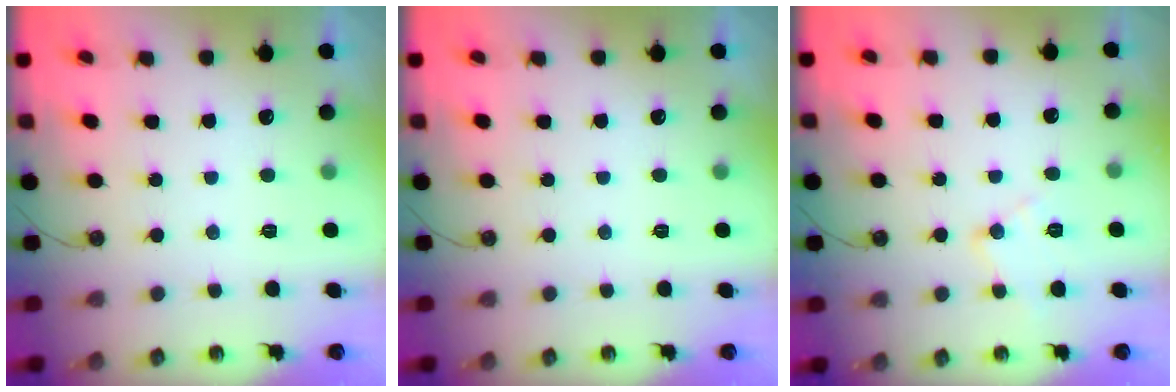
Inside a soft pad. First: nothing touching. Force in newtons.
{"total": 0.0}
{"total": 9.6, "press": 9.6, "slide": 0.7}